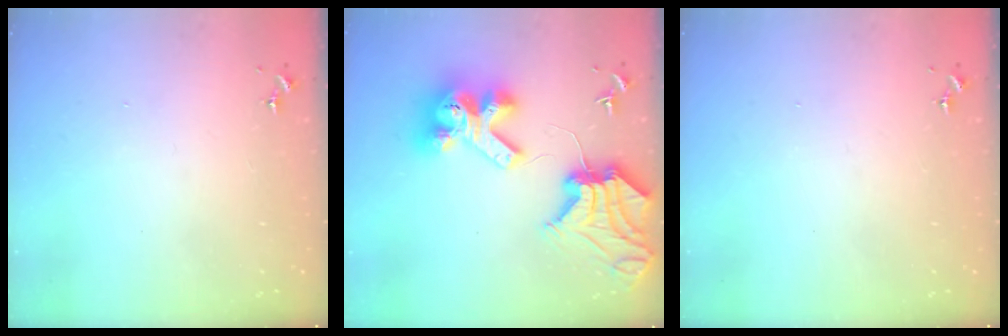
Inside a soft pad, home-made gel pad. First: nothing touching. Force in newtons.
{"total": 17.7, "press": 17.6, "slide": 2.3}
{"total": 0.0}